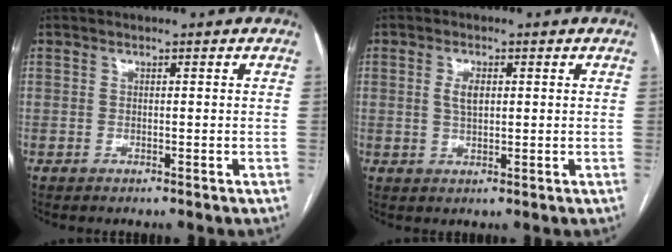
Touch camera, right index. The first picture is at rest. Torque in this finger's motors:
{"motor_torque": [0.60, 0.15, 0.37, 0.07]}